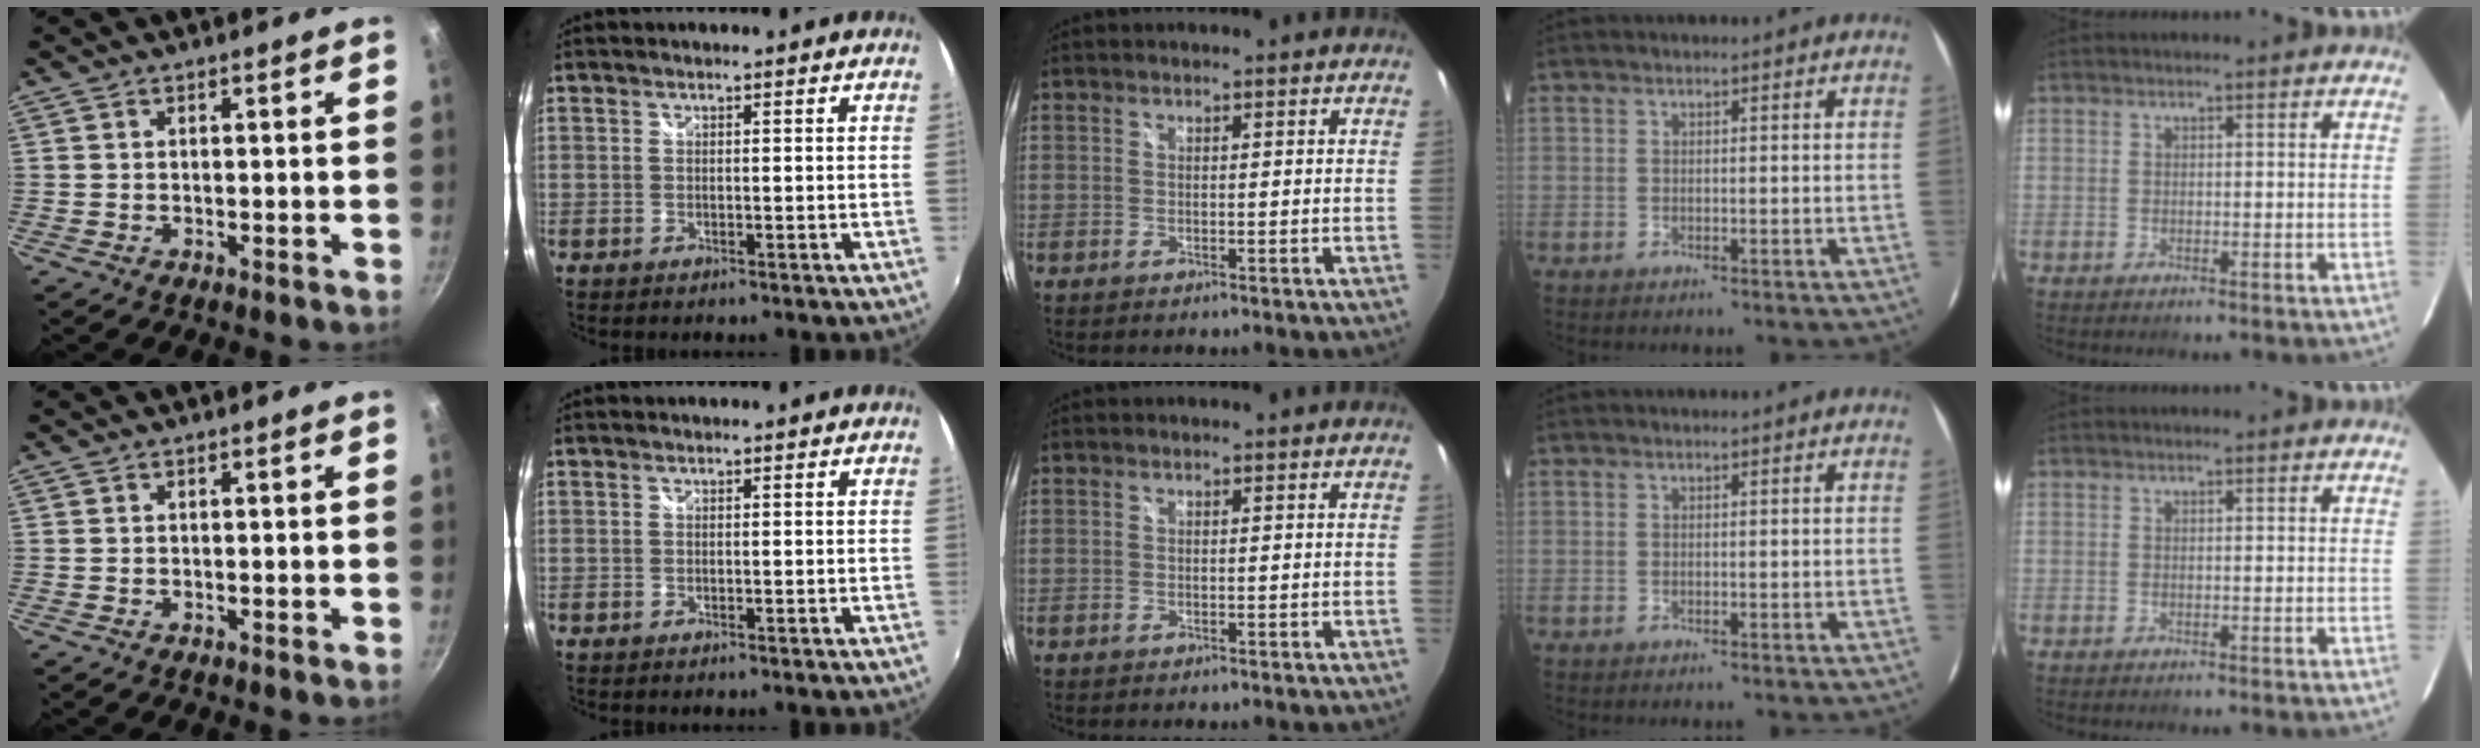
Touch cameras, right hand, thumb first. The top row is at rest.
{}